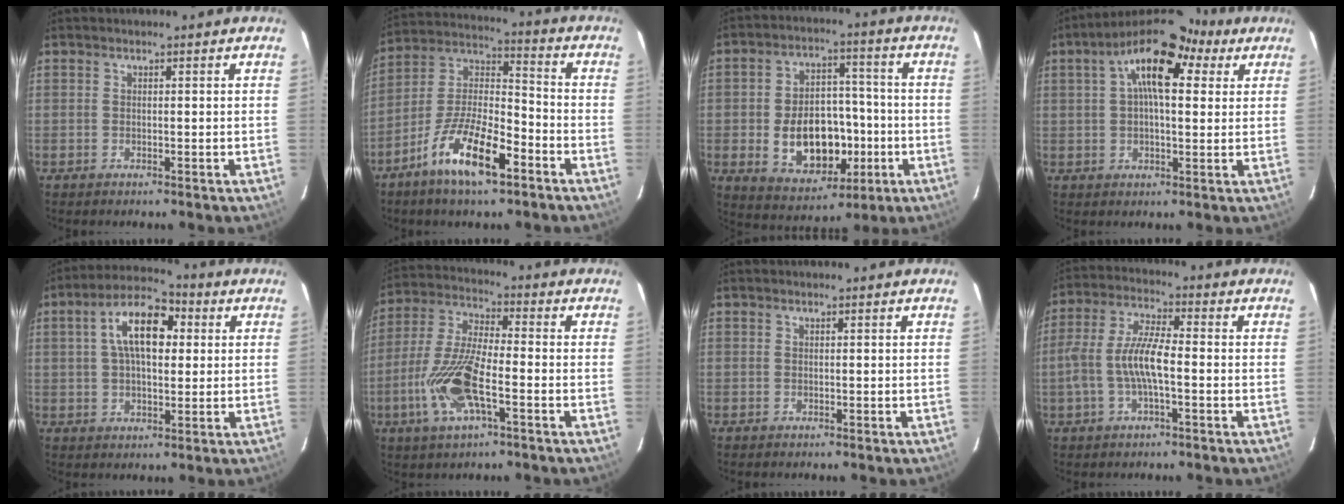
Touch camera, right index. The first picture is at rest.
{"total": 14.6, "force": [-8.5, 4.6, 11.0], "torque": [-0.217, -0.001, -0.155]}
{"total": 14.9, "force": [-3.5, 9.9, 10.6], "torque": [-0.207, 0.018, -0.032]}
{"total": 13.4, "force": [5.5, 5.6, 10.9], "torque": [-0.184, 0.033, 0.078]}
{"total": 11.5, "force": [2.7, 5.8, 9.6], "torque": [-0.168, 0.027, 0.039]}
{"total": 13.5, "force": [-4.9, 4.1, 11.9], "torque": [-0.257, -0.007, -0.099]}
{"total": 0.0}
{"total": 9.1, "force": [-2.0, 2.3, 8.5], "torque": [-0.182, 0.008, -0.037]}